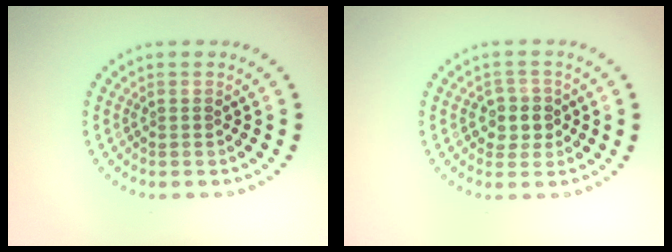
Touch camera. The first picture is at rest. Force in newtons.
{"total": 2.1, "press": 2.0, "slide": 0.7}